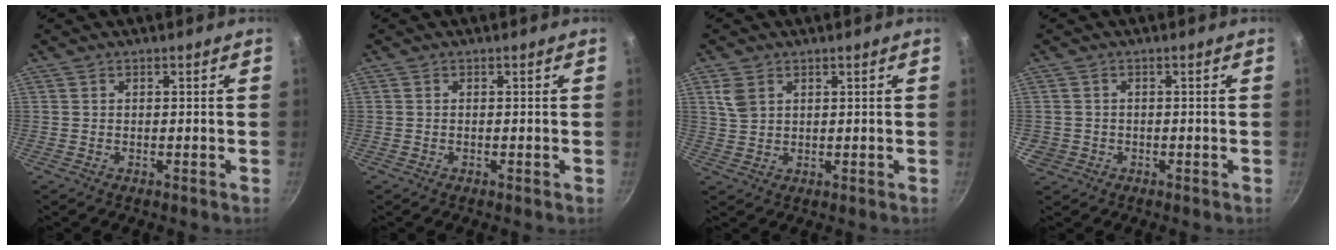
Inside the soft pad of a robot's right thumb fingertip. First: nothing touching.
{"total": 0.0}
{"total": 3.9, "force": [1.8, 2.6, 2.2], "torque": [-0.044, -0.003, 0.041]}
{"total": 2.6, "force": [-0.7, 2.4, 0.6], "torque": [-0.015, 0.006, -0.004]}